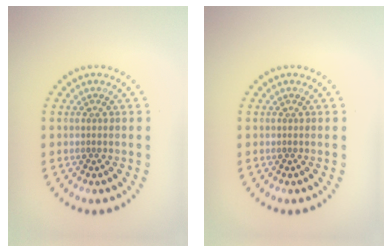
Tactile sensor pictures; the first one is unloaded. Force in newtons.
{"total": 0.0}